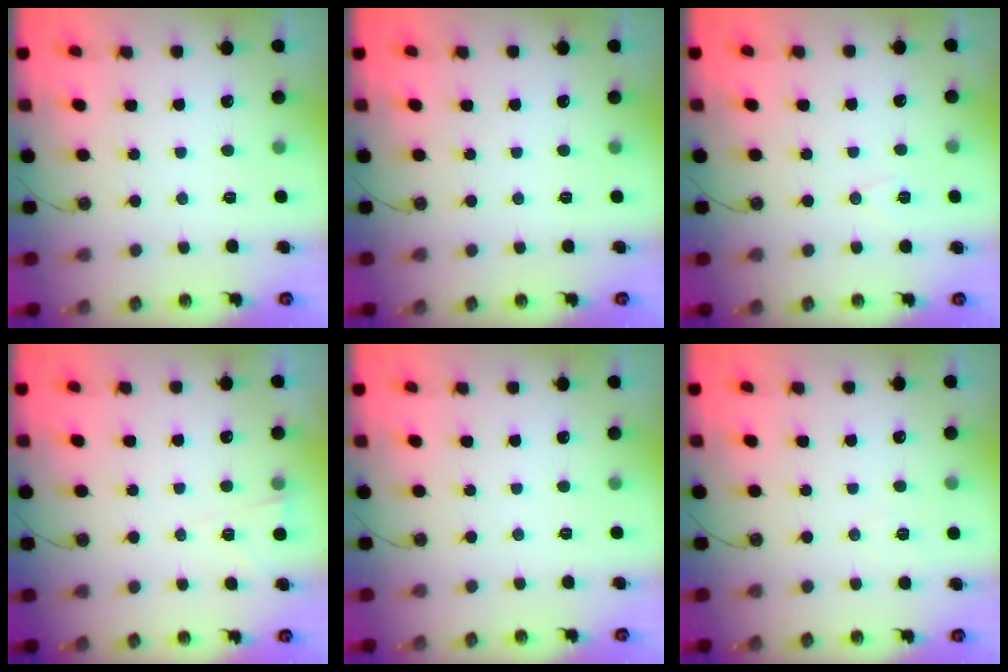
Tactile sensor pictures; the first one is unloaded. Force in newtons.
{"total": 0.0}
{"total": 5.3, "press": 3.8, "slide": 3.7}
{"total": 2.7, "press": 2.1, "slide": 1.6}
{"total": 0.0}
{"total": 6.3, "press": 4.7, "slide": 4.2}